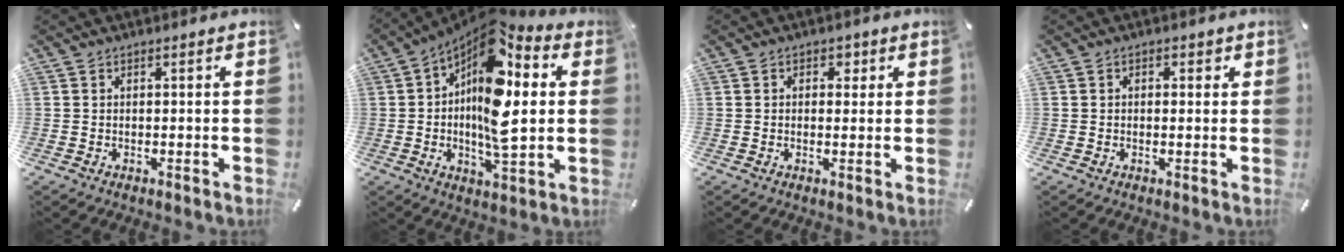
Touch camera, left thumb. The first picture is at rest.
{"total": 16.5, "force": [4.1, 7.6, 14.0], "torque": [-0.278, -0.047, 0.062]}
{"total": 2.3, "force": [0.6, 1.9, 1.2], "torque": [-0.004, -0.001, 0.001]}
{"total": 1.3, "force": [0.1, 1.0, 0.9], "torque": [-0.009, 0.004, -0.003]}